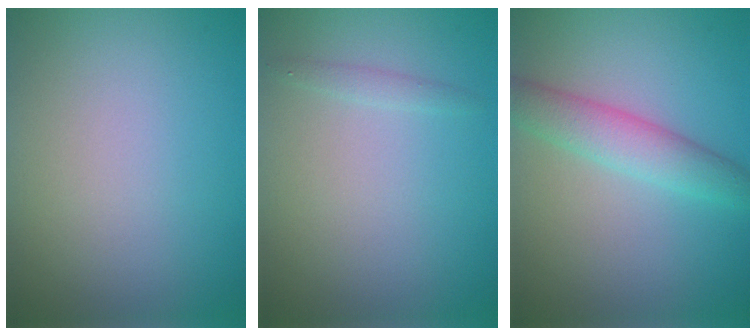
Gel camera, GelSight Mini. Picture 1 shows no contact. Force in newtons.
{"total": 0.8, "press": 0.8, "slide": 0.1}
{"total": 3.7, "press": 3.7, "slide": 0.1}